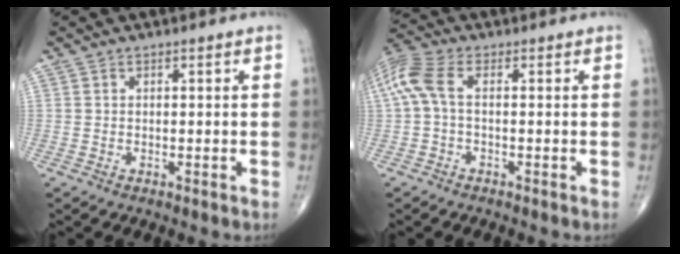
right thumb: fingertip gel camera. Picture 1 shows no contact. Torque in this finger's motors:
{"motor_torque": [0.01, 0.05, 0.13, 0.00, 0.11]}